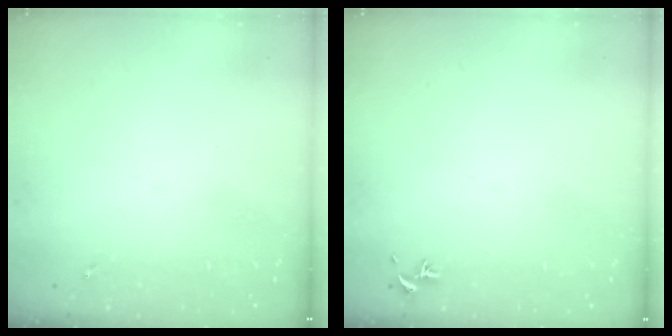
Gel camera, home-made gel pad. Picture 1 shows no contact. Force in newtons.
{"total": 0.8, "press": 0.7, "slide": 0.3}